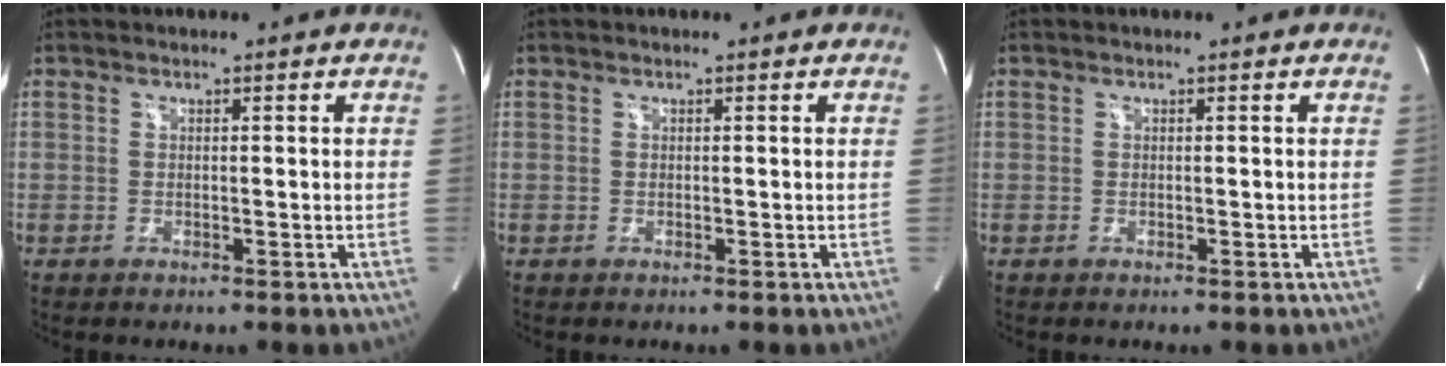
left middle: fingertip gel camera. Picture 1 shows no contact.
{"total": 0.0}
{"total": 0.0}